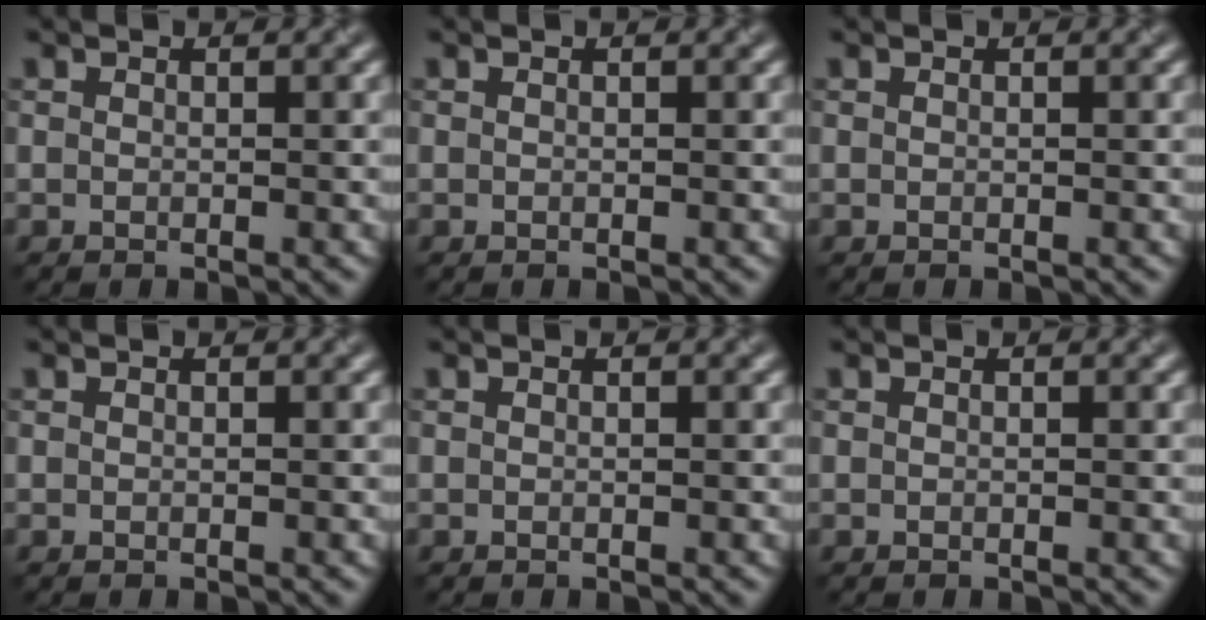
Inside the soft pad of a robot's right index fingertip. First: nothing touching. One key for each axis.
{"total": 0.0}
{"total": 0.0}
{"total": 0.0}
{"total": 0.0}
{"total": 0.0}